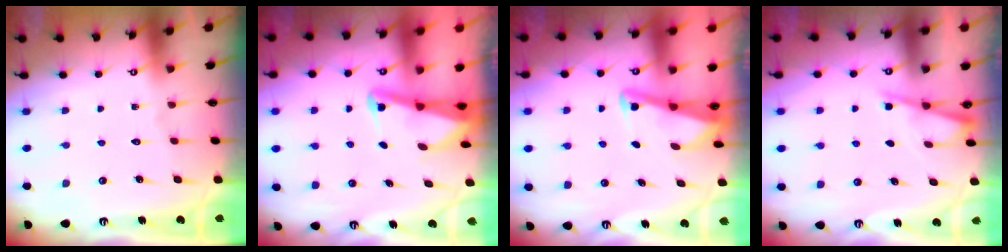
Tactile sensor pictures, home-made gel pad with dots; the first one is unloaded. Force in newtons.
{"total": 2.7, "press": 2.6, "slide": 0.6}
{"total": 2.9, "press": 2.9, "slide": 0.4}
{"total": 3.0, "press": 3.0, "slide": 0.5}